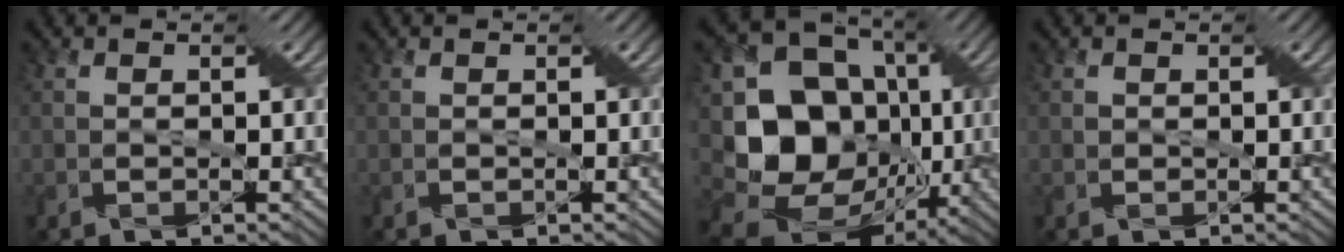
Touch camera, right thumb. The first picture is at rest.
{"total": 0.0}
{"total": 19.1, "force": [-2.7, 14.9, 11.6], "torque": [-0.260, -0.026, -0.030]}
{"total": 0.6, "force": [0.2, 0.5, 0.1], "torque": [0.003, 0.003, 0.004]}